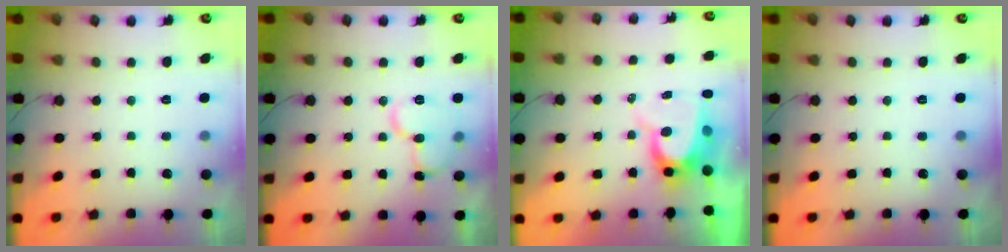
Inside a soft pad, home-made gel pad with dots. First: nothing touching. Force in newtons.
{"total": 10.3, "press": 10.2, "slide": 1.3}
{"total": 8.7, "press": 8.6, "slide": 0.8}
{"total": 0.0}